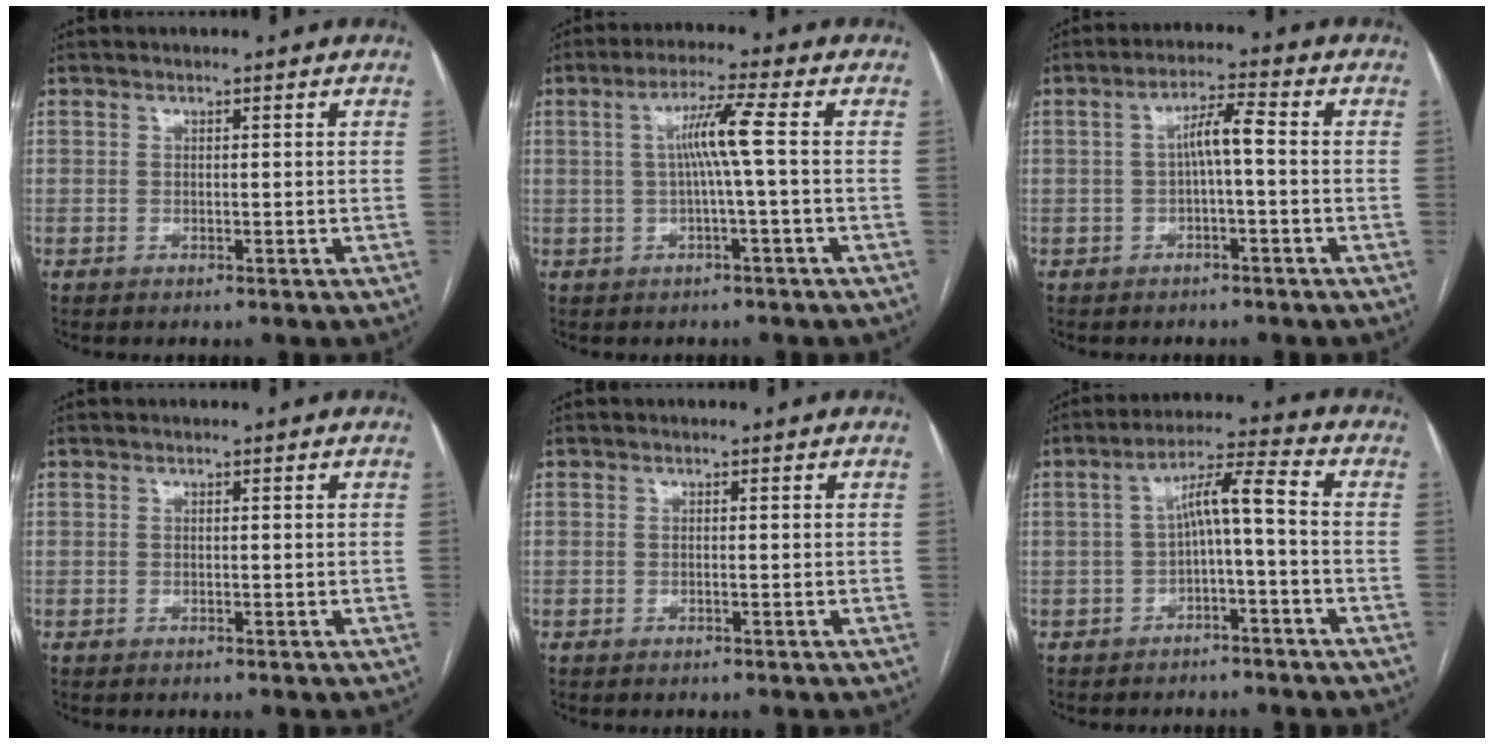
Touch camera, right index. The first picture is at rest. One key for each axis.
{"total": 5.9, "fx": 0.3, "fy": -0.9, "fz": 5.9, "tx": -0.106, "ty": 0.011, "tz": 0.009}
{"total": 4.6, "fx": -0.2, "fy": 0.5, "fz": 4.6, "tx": -0.080, "ty": 0.017, "tz": -0.001}
{"total": 0.0}
{"total": 0.0}
{"total": 6.8, "fx": -1.0, "fy": 0.8, "fz": 6.7, "tx": -0.116, "ty": 0.034, "tz": -0.014}